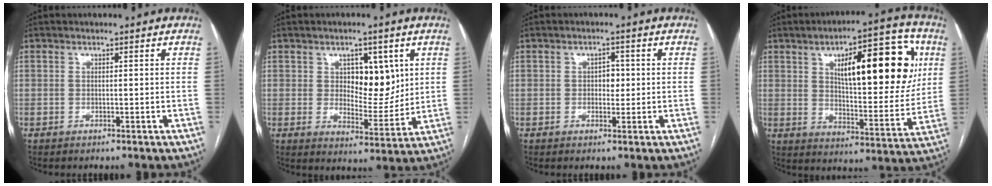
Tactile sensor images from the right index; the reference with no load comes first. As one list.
[{"total": 7.9, "force": [2.7, 4.1, 6.2], "torque": [-0.084, 0.005, 0.049]}, {"total": 2.3, "force": [0.1, 1.5, 1.7], "torque": [-0.020, 0.004, 0.001]}, {"total": 20.4, "force": [6.5, 6.4, 18.3], "torque": [-0.253, 0.021, 0.096]}]